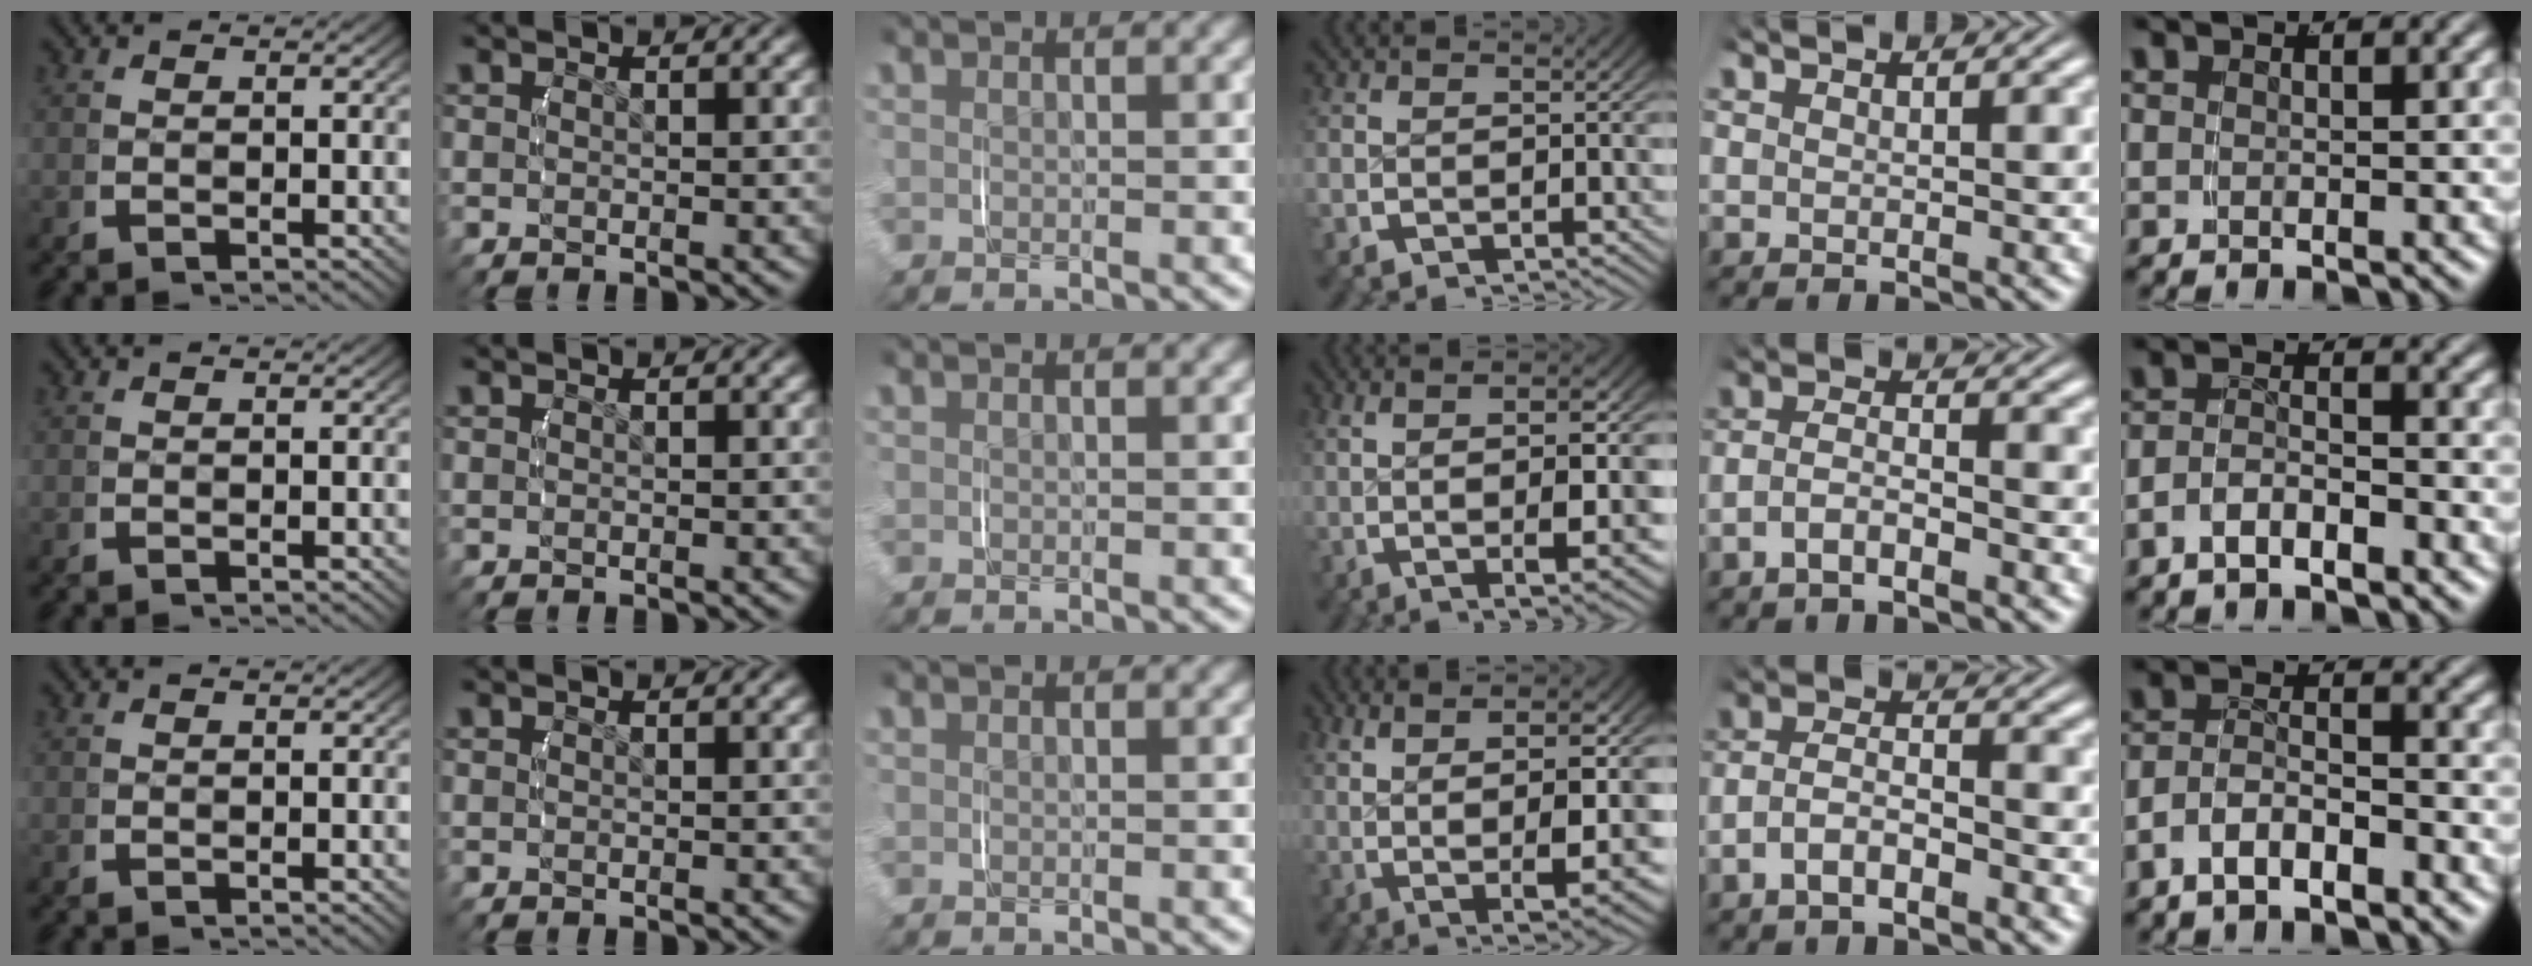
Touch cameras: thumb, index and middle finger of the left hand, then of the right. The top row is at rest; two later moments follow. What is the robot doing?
{"motion": "lift_and_place", "object": "scarf"}